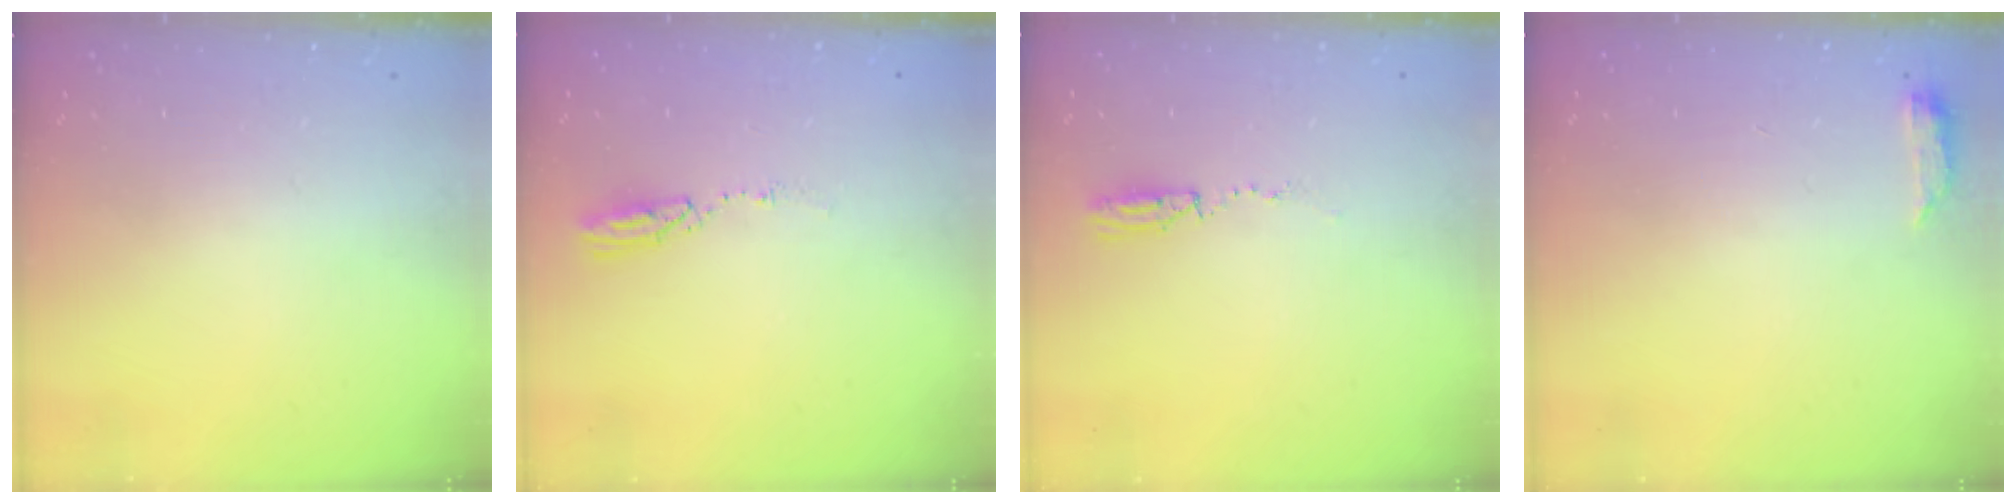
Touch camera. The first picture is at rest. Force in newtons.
{"total": 3.8, "press": 3.8, "slide": 0.2}
{"total": 3.1, "press": 2.5, "slide": 1.9}
{"total": 3.5, "press": 3.5, "slide": 0.6}